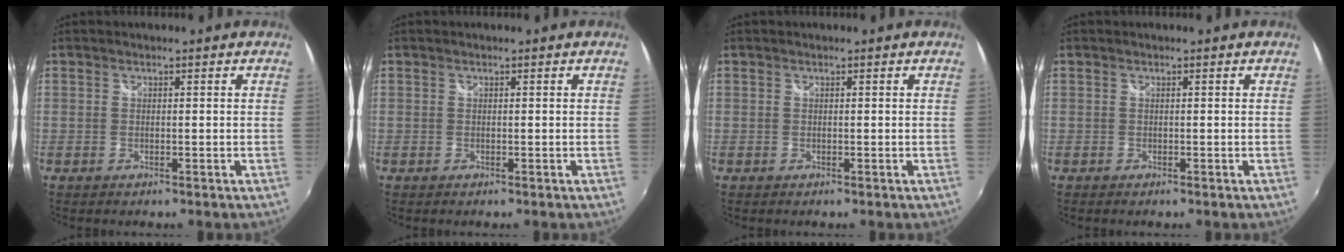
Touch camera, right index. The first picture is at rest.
{"total": 0.0}
{"total": 0.0}
{"total": 0.0}